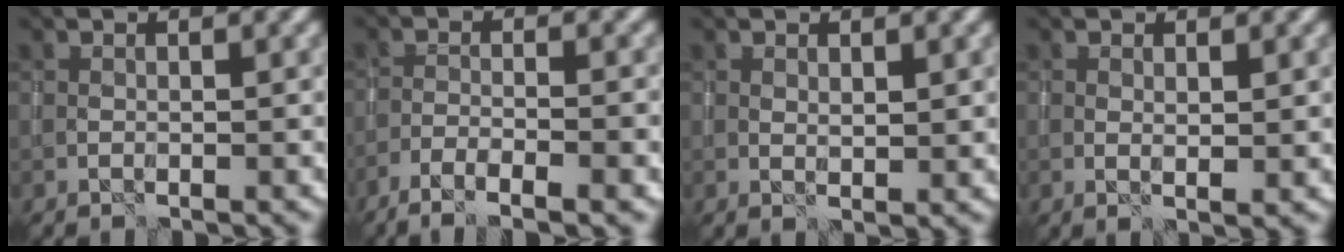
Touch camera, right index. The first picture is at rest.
{"total": 5.8, "force": [-3.9, 1.3, 4.1], "torque": [-0.069, -0.001, -0.070]}
{"total": 1.2, "force": [0.4, 0.6, 1.0], "torque": [-0.017, -0.006, 0.010]}
{"total": 1.3, "force": [0.3, 0.4, 1.2], "torque": [-0.020, -0.004, 0.007]}